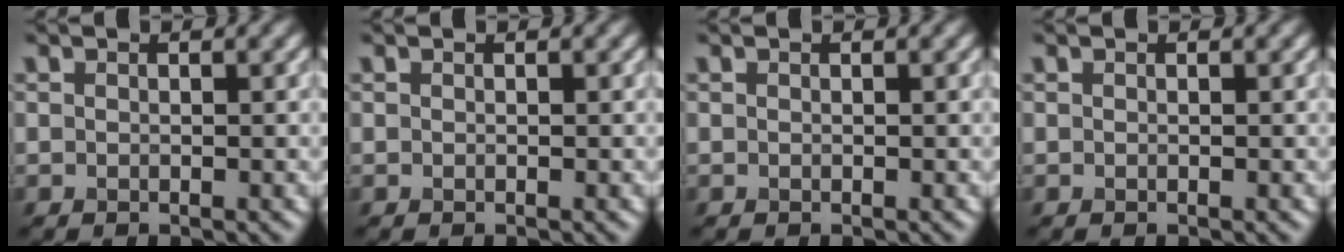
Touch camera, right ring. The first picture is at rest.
{"total": 0.0}
{"total": 0.0}
{"total": 0.0}